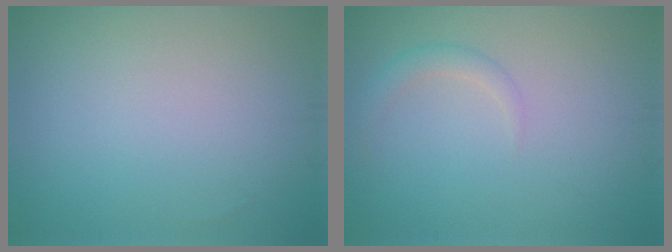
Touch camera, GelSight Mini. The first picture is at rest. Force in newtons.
{"total": 1.3, "press": 1.3, "slide": 0.1}